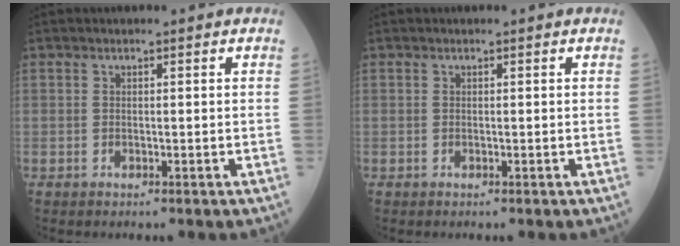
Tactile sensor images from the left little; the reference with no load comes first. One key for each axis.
{"total": 0.0}